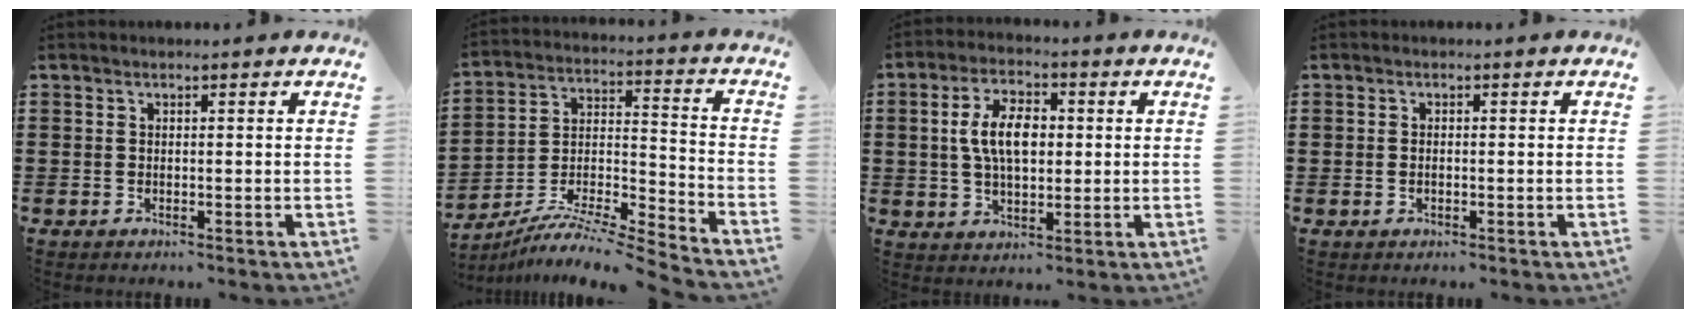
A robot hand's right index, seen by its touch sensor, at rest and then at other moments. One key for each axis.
{"total": 8.5, "fx": -7.9, "fy": 0.0, "fz": 3.1, "tx": -0.053, "ty": 0.003, "tz": -0.160}
{"total": 7.8, "fx": 0.8, "fy": 4.0, "fz": 6.6, "tx": -0.137, "ty": 0.007, "tz": 0.007}
{"total": 0.8, "fx": -0.1, "fy": 0.4, "fz": 0.6, "tx": -0.014, "ty": 0.002, "tz": -0.002}